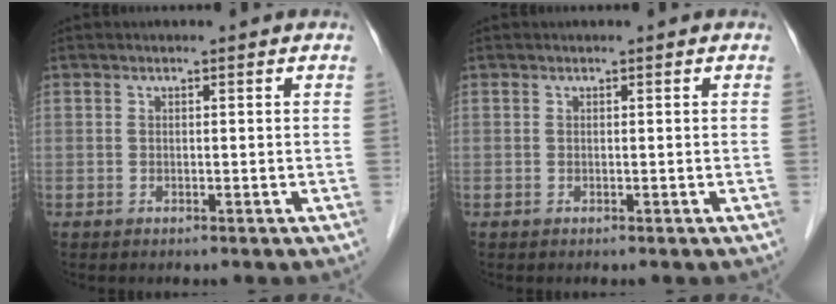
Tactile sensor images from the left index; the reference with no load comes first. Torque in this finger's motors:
{"motor_torque": [0.00, 0.00, -0.01, 0.00]}